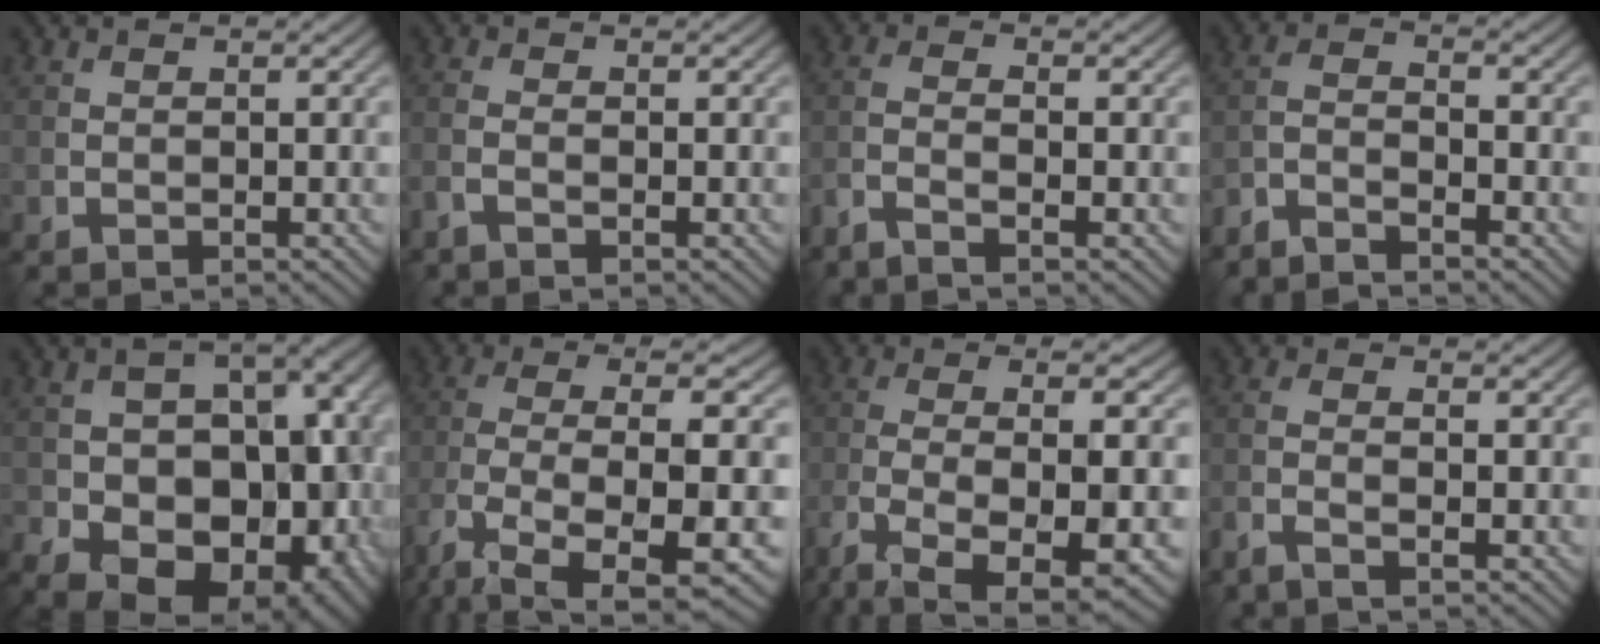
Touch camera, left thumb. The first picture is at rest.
{"total": 1.7, "force": [-1.0, 0.2, 1.4], "torque": [-0.032, 0.001, -0.029]}
{"total": 3.1, "force": [-2.1, 0.4, 2.2], "torque": [-0.046, -0.002, -0.057]}
{"total": 3.9, "force": [-3.5, 0.4, 1.7], "torque": [-0.038, -0.003, -0.079]}
{"total": 16.2, "force": [-5.7, 11.0, 10.5], "torque": [-0.148, -0.024, -0.070]}
{"total": 10.0, "force": [-2.5, 3.8, 8.9], "torque": [-0.192, -0.011, -0.046]}
{"total": 11.4, "force": [-5.4, 3.3, 9.5], "torque": [-0.191, -0.014, -0.087]}
{"total": 2.7, "force": [-1.5, 0.3, 2.2], "torque": [-0.044, 0.001, -0.045]}